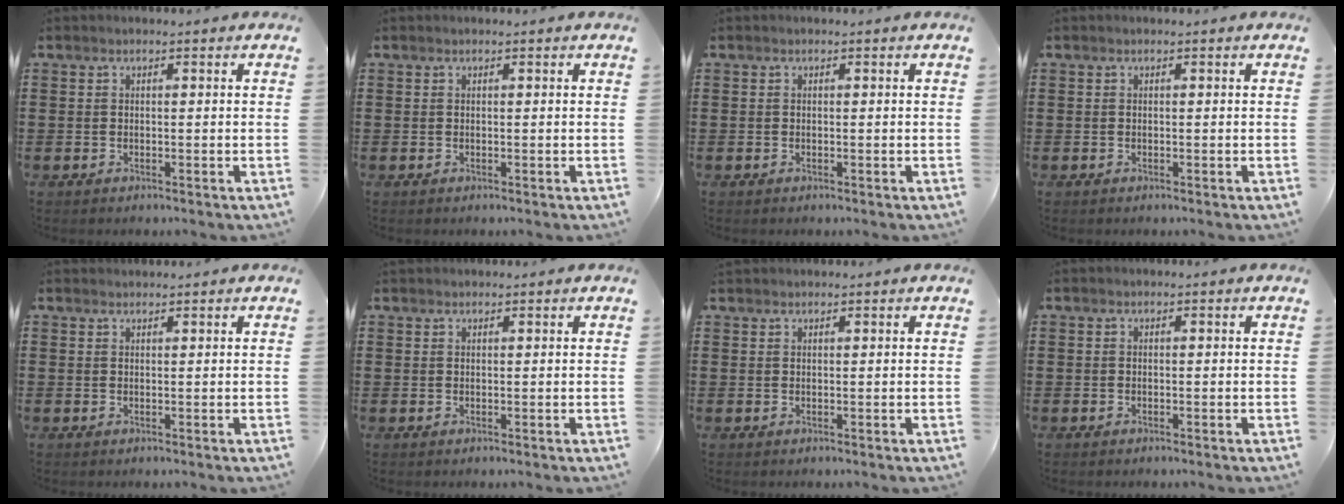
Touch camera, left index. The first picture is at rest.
{"total": 0.0}
{"total": 0.0}
{"total": 0.0}
{"total": 0.9, "force": [0.9, 0.0, 0.0], "torque": [-0.002, -0.001, 0.018]}
{"total": 0.7, "force": [0.6, 0.1, 0.2], "torque": [-0.005, -0.001, 0.014]}
{"total": 0.8, "force": [0.7, 0.0, 0.2], "torque": [-0.006, -0.001, 0.015]}
{"total": 0.0}